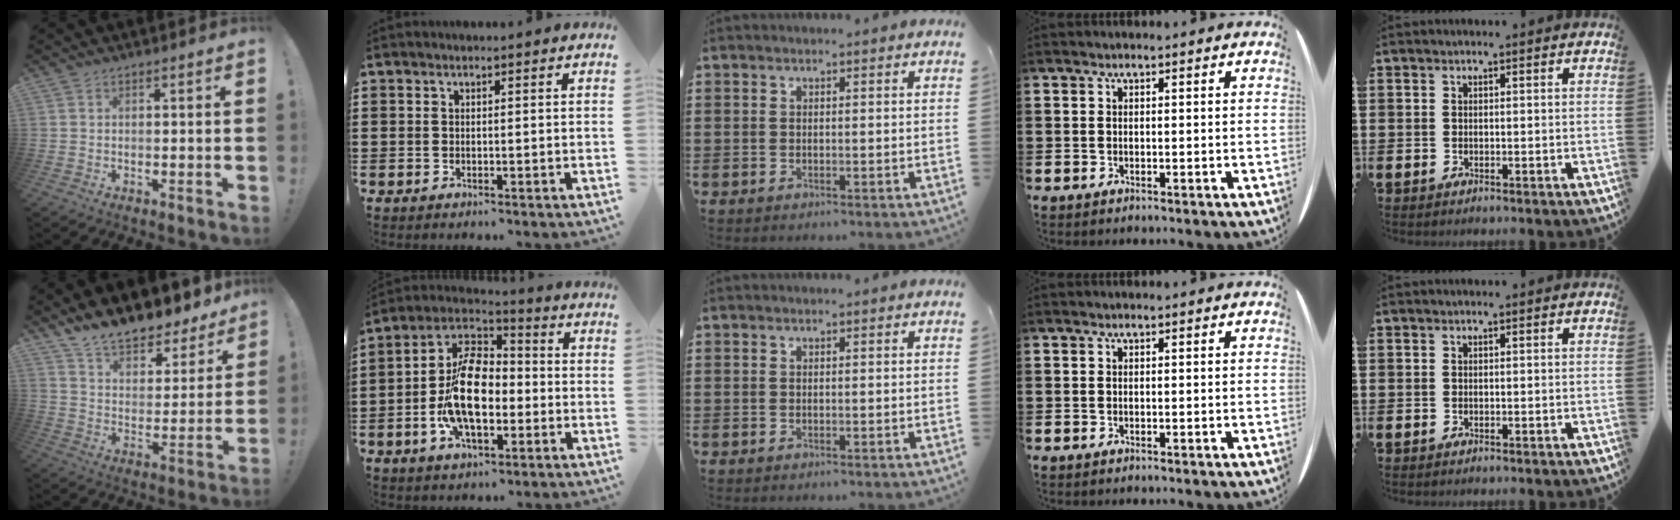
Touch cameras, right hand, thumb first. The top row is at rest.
{"thumb": {"total": 12.1, "force": [11.1, 3.5, 3.5], "torque": [-0.075, -0.094, 0.198]}, "index": {"total": 12.7, "force": [-2.4, 7.0, 10.3], "torque": [-0.234, 0.005, -0.047]}}